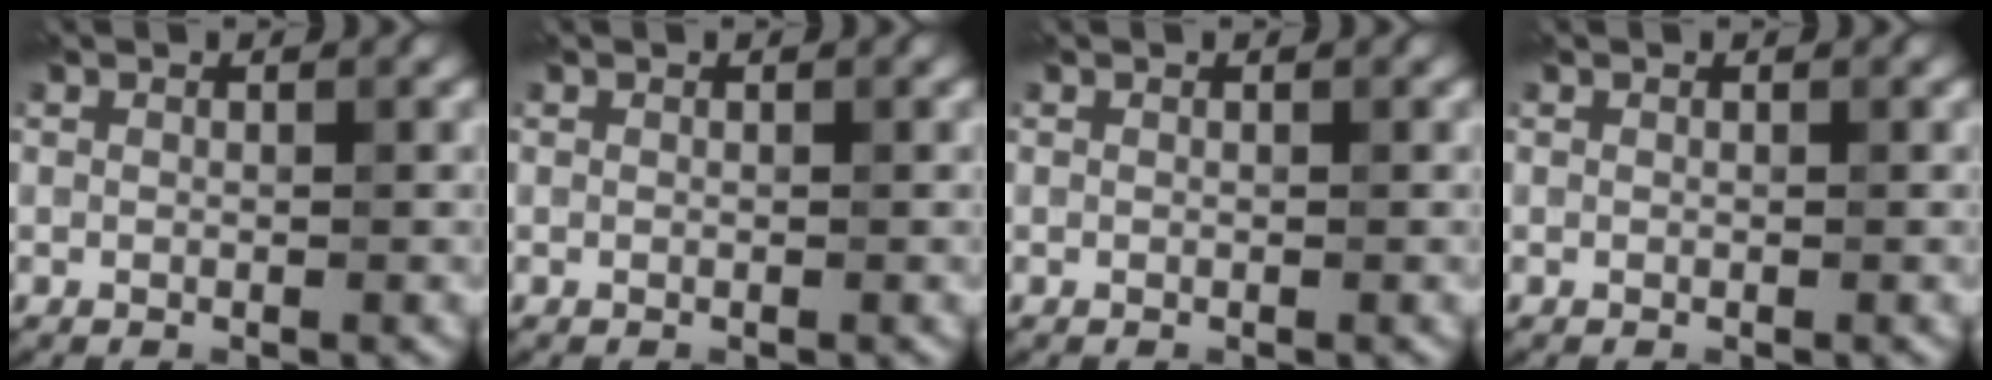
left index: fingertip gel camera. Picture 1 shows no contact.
{"total": 0.0}
{"total": 0.0}
{"total": 0.0}